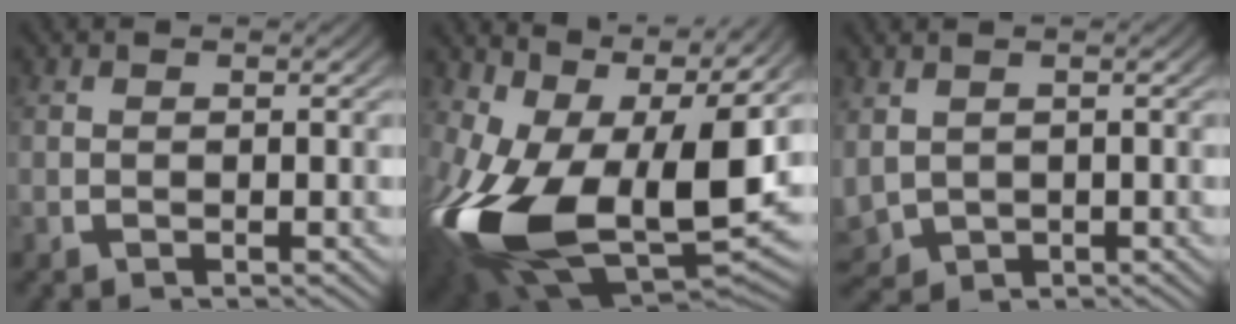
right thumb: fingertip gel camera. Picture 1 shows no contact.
{"total": 18.3, "force": [-1.3, 11.1, 14.5], "torque": [-0.325, -0.074, 0.012]}
{"total": 4.7, "force": [-0.5, 4.0, 2.4], "torque": [-0.074, -0.028, 0.011]}